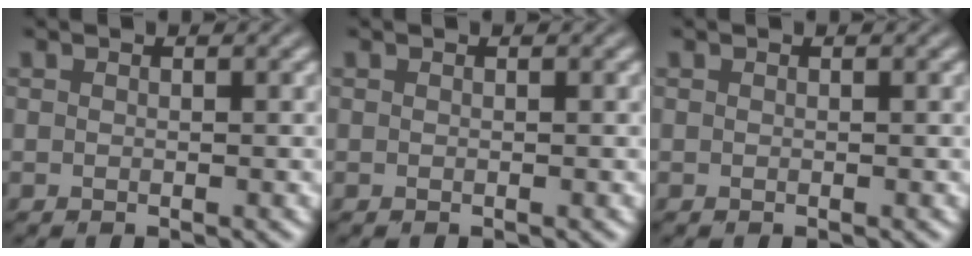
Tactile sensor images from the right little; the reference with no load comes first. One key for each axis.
{"total": 0.0}
{"total": 0.0}